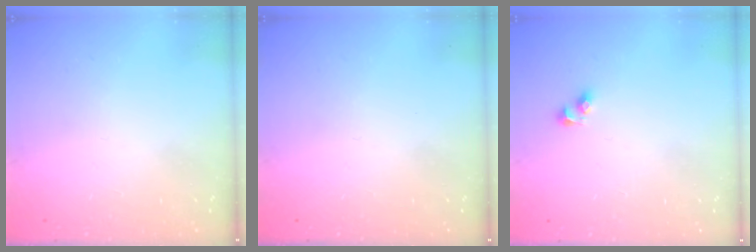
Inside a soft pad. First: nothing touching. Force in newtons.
{"total": 0.0}
{"total": 2.7, "press": 2.5, "slide": 1.2}